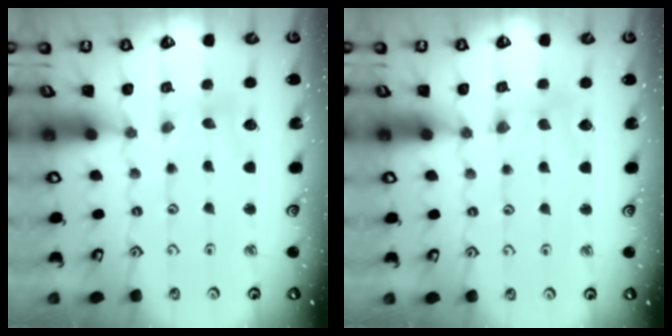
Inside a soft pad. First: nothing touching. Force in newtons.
{"total": 0.0}